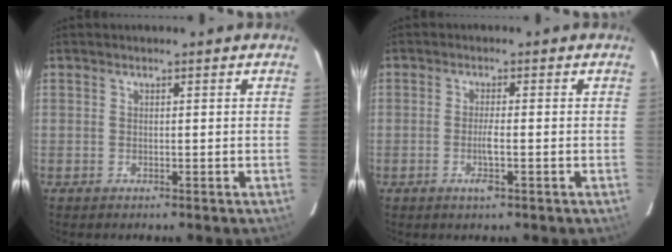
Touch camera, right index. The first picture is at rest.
{"total": 2.6, "force": [-1.0, 0.0, 2.4], "torque": [-0.051, -0.004, -0.019]}